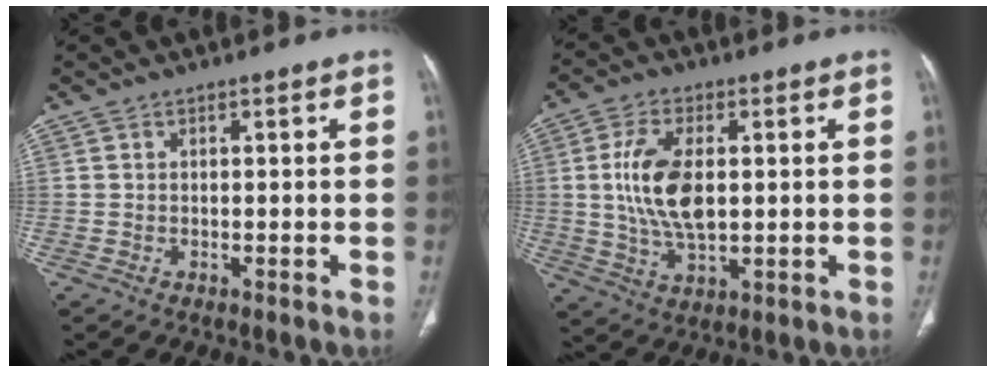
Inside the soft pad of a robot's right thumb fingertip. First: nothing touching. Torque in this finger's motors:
{"motor_torque": [1.37, 3.64, 1.32, 0.04, 0.35]}